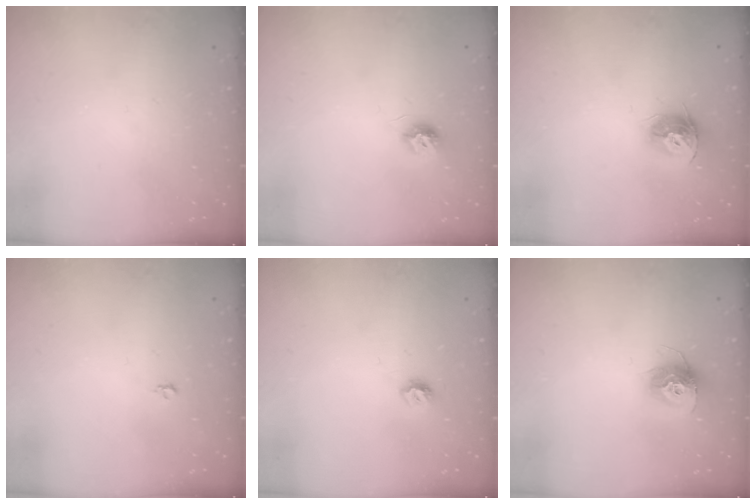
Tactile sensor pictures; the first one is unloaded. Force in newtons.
{"total": 7.6, "press": 7.6, "slide": 0.2}
{"total": 11.1, "press": 11.0, "slide": 0.9}
{"total": 3.6, "press": 3.5, "slide": 0.8}
{"total": 6.5, "press": 6.5, "slide": 0.8}
{"total": 11.8, "press": 11.8, "slide": 0.9}